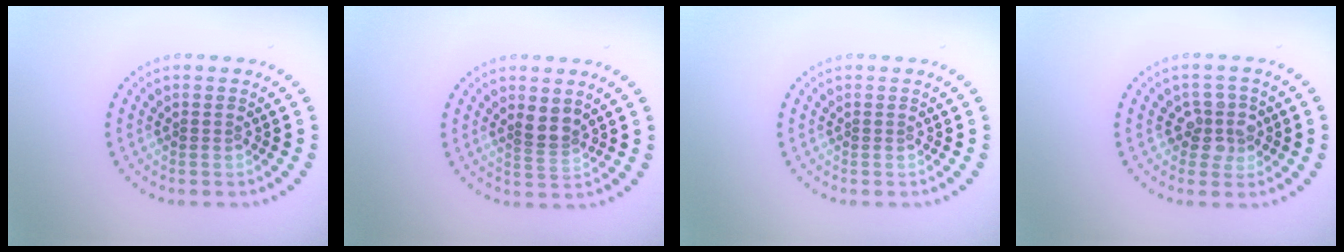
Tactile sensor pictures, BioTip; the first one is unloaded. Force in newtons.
{"total": 2.1, "press": 1.6, "slide": 1.3}
{"total": 0.0}
{"total": 2.5, "press": 2.2, "slide": 1.2}